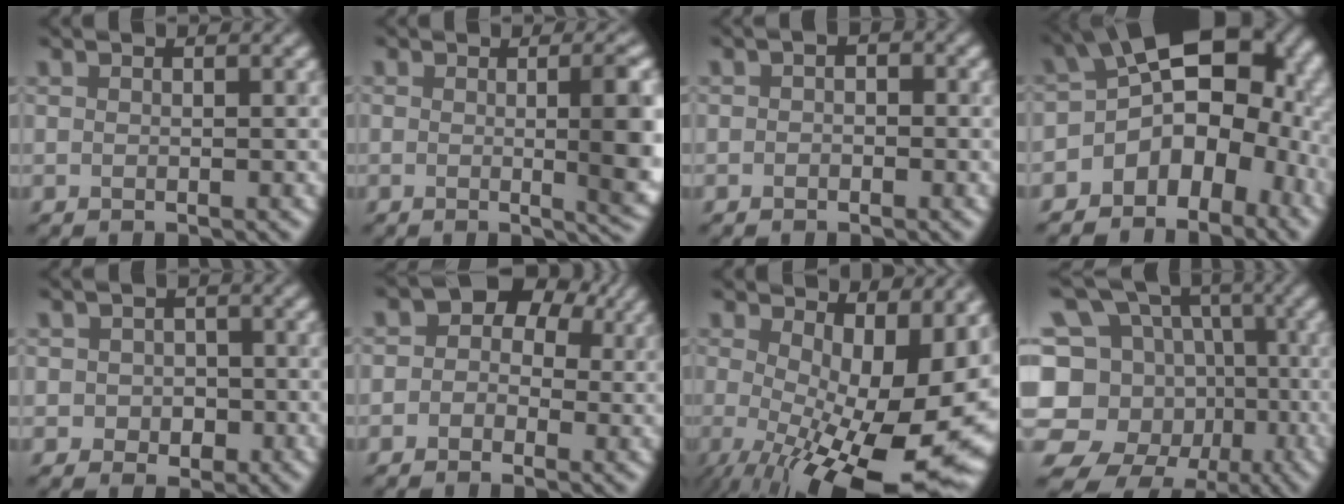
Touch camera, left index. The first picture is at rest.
{"total": 6.4, "force": [-0.1, 1.7, 6.1], "torque": [-0.063, -0.008, 0.007]}
{"total": 0.6, "force": [-0.4, 0.4, 0.3], "torque": [-0.009, -0.003, -0.005]}
{"total": 12.7, "force": [-2.6, 8.4, 9.1], "torque": [-0.107, 0.005, -0.039]}
{"total": 1.7, "force": [-0.4, 1.6, 0.5], "torque": [-0.007, -0.009, -0.005]}
{"total": 5.2, "force": [1.1, 4.1, 2.9], "torque": [-0.007, 0.019, -0.018]}
{"total": 16.4, "force": [-2.2, 7.0, 14.7], "torque": [-0.186, -0.045, 0.007]}
{"total": 15.0, "force": [-4.2, 12.7, 6.7], "torque": [-0.164, 0.003, -0.064]}